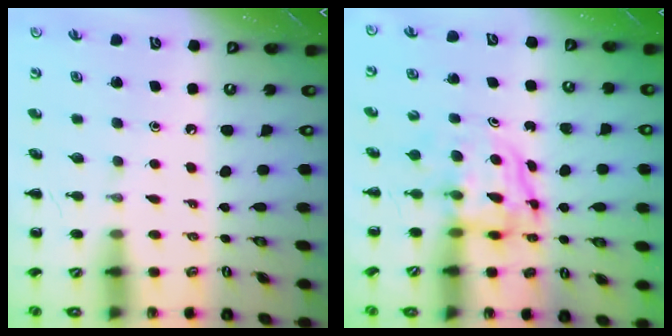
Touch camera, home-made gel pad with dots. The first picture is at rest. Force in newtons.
{"total": 4.0, "press": 4.0, "slide": 0.3}